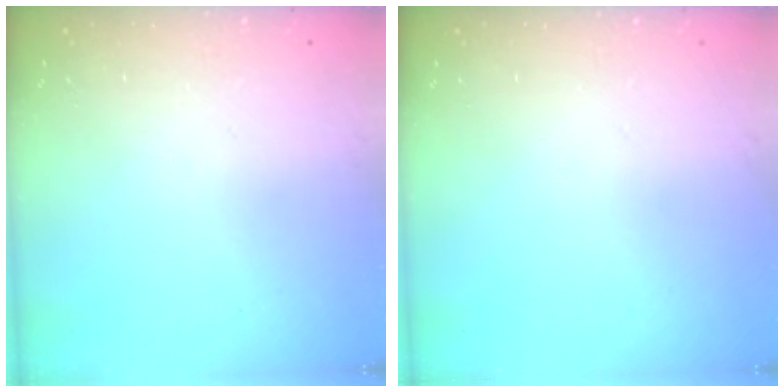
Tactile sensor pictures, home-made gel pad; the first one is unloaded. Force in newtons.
{"total": 0.0}